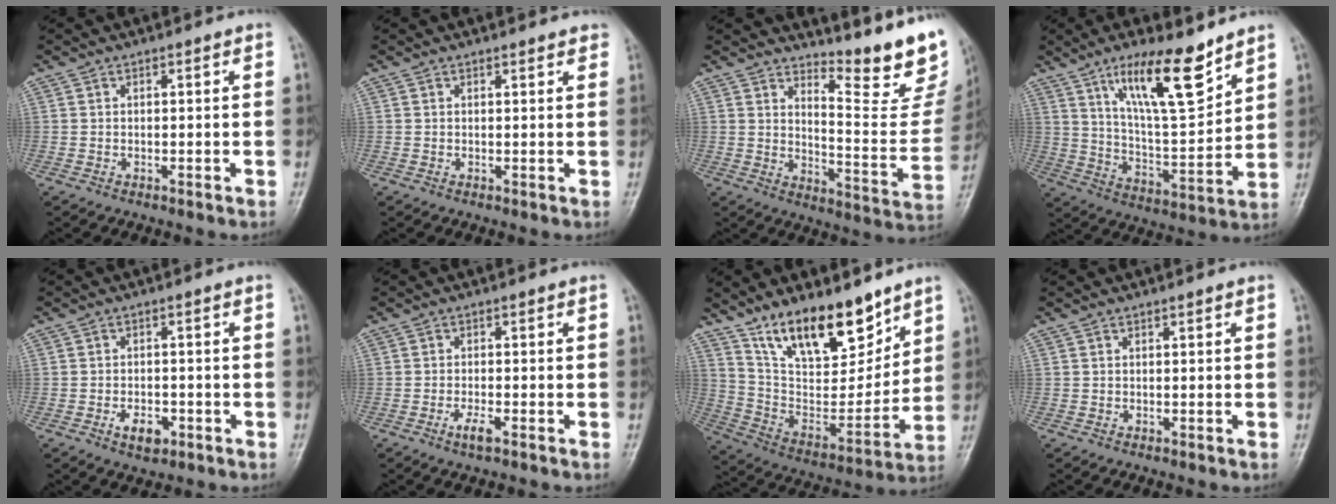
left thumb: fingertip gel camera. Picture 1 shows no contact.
{"total": 1.7, "force": [1.5, 0.6, 0.6], "torque": [0.001, -0.003, 0.011]}
{"total": 15.8, "force": [13.4, 3.5, 7.7], "torque": [-0.069, -0.143, 0.173]}
{"total": 15.6, "force": [10.0, 3.9, 11.3], "torque": [-0.172, -0.061, 0.184]}
{"total": 4.0, "force": [-1.8, 2.3, 2.6], "torque": [-0.036, 0.008, -0.026]}
{"total": 2.5, "force": [-1.4, 0.6, 2.1], "torque": [-0.046, 0.004, -0.027]}
{"total": 19.2, "force": [13.3, 7.7, 11.5], "torque": [-0.139, -0.077, 0.244]}
{"total": 0.0}